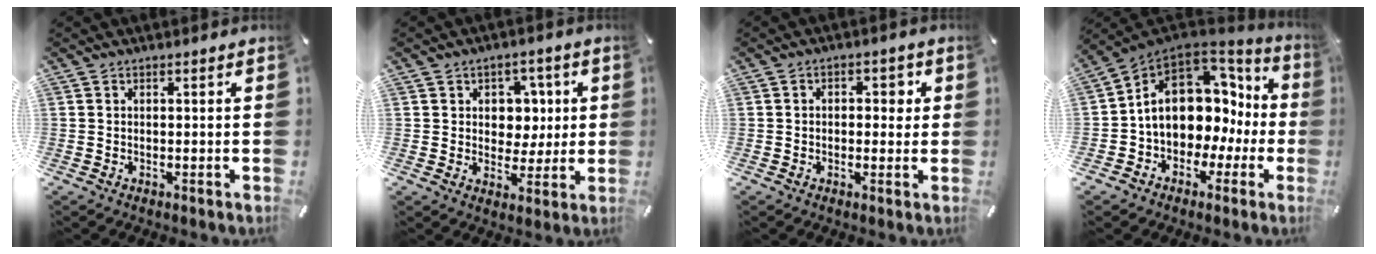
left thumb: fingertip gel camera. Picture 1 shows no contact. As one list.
[{"total": 7.2, "force": [1.5, 6.6, 2.6], "torque": [-0.026, -0.004, 0.025]}, {"total": 3.3, "force": [-0.3, 2.4, 2.2], "torque": [-0.021, 0.005, -0.017]}, {"total": 13.3, "force": [2.4, 10.6, 7.6], "torque": [-0.128, -0.018, 0.047]}]